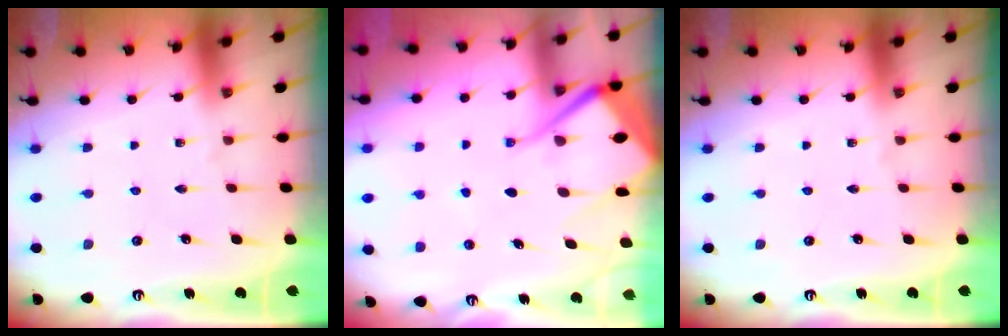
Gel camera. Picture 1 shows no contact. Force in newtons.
{"total": 13.2, "press": 13.2, "slide": 1.3}
{"total": 0.0}